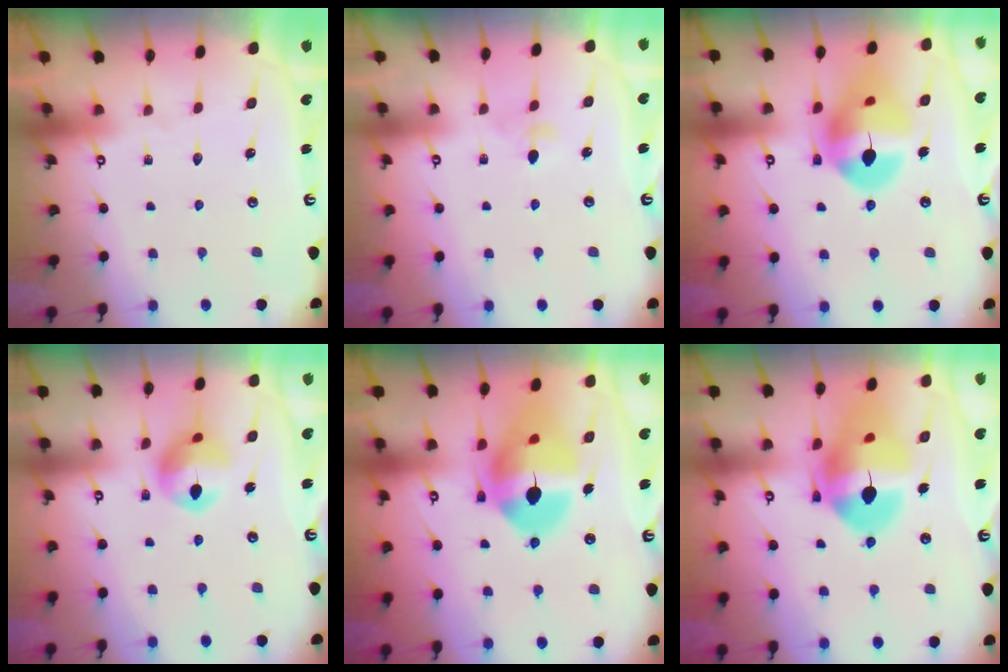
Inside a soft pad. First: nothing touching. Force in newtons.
{"total": 3.2, "press": 3.1, "slide": 0.8}
{"total": 16.7, "press": 16.6, "slide": 1.8}
{"total": 12.7, "press": 12.6, "slide": 1.3}
{"total": 18.1, "press": 17.9, "slide": 2.2}
{"total": 17.8, "press": 17.7, "slide": 1.7}